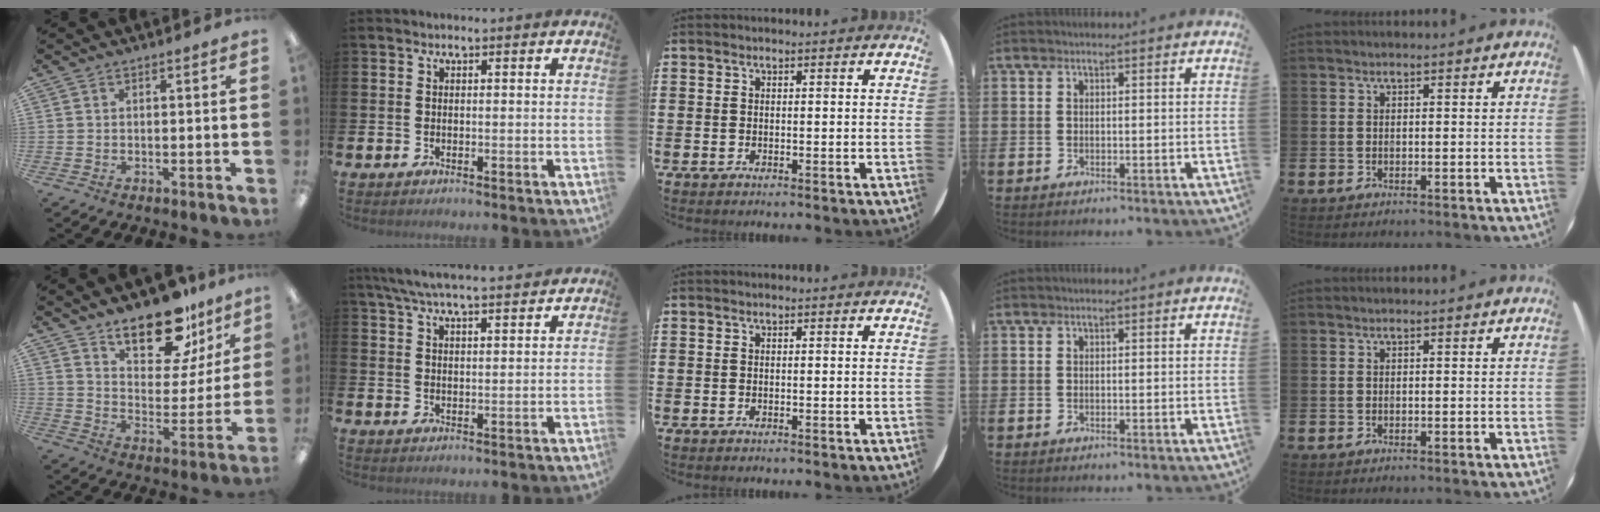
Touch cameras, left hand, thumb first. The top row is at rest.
{"thumb": {"total": 17.2, "force": [13.3, 7.2, 8.3], "torque": [-0.119, -0.088, 0.229]}, "index": {"total": 6.2, "force": [5.8, 0.3, 2.1], "torque": [-0.055, -0.023, 0.106]}}